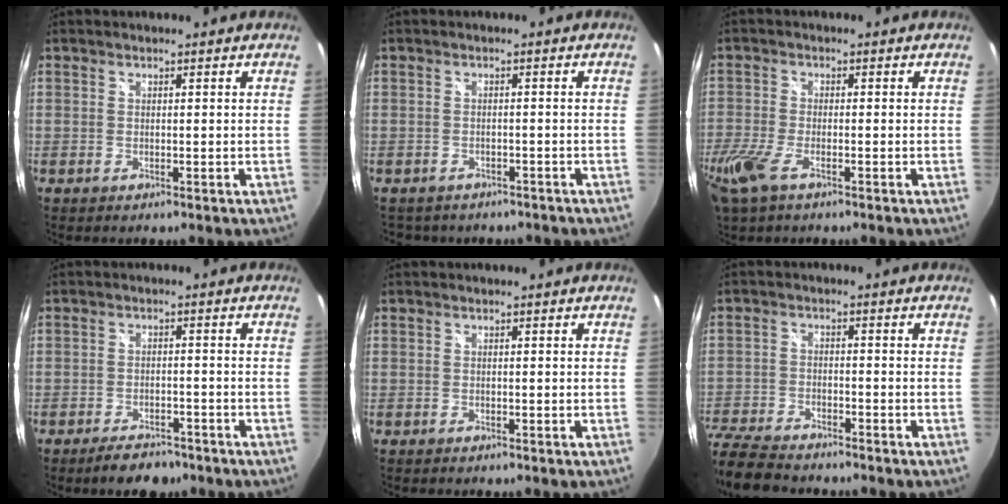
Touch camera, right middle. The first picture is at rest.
{"total": 4.6, "force": [-3.6, 2.5, 1.4], "torque": [-0.026, -0.009, -0.044]}
{"total": 9.7, "force": [-5.5, 4.0, 7.0], "torque": [-0.174, -0.031, -0.110]}
{"total": 5.8, "force": [-4.6, 2.3, 2.7], "torque": [-0.059, 0.003, -0.069]}
{"total": 0.0}
{"total": 12.3, "force": [-10.5, 3.5, 5.2], "torque": [-0.145, -0.029, -0.198]}